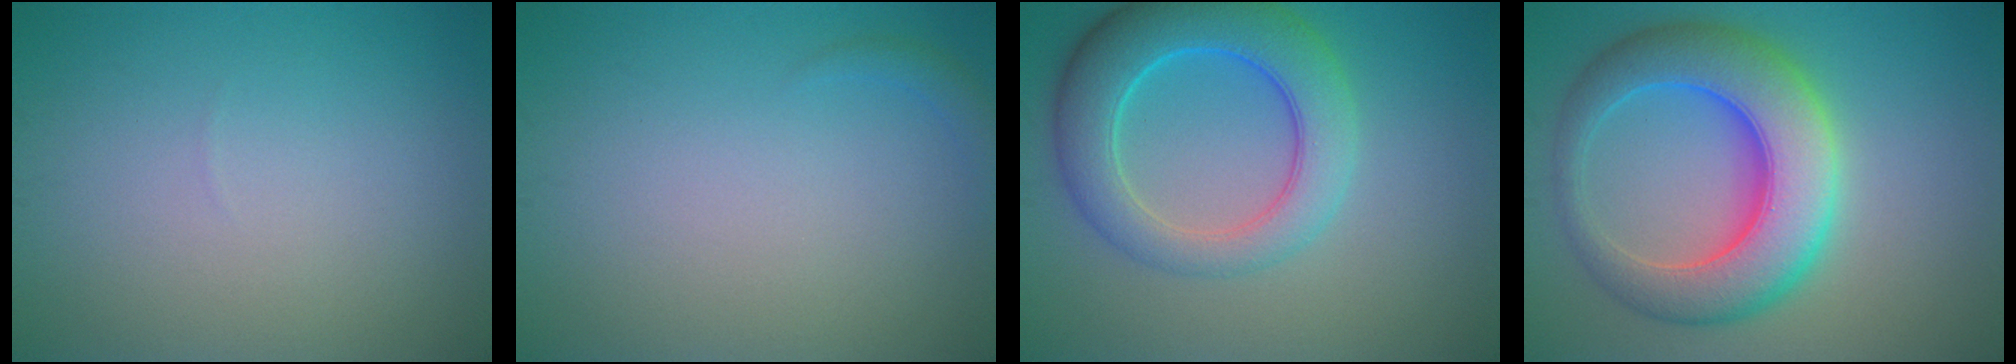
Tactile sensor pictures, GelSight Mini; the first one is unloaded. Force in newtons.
{"total": 0.9, "press": 0.9, "slide": 0.1}
{"total": 7.4, "press": 7.4, "slide": 0.3}
{"total": 9.6, "press": 9.6, "slide": 0.2}